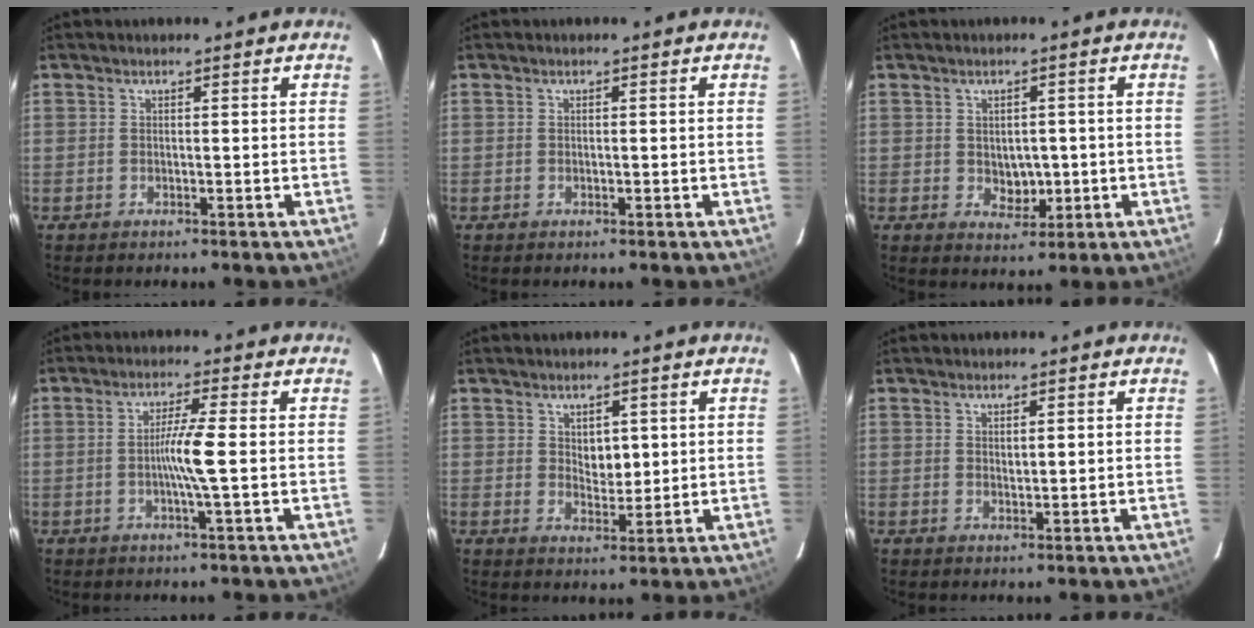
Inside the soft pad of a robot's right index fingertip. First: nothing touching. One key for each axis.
{"total": 0.0}
{"total": 3.9, "fx": -0.3, "fy": 2.8, "fz": 2.7, "tx": -0.029, "ty": -0.001, "tz": 0.005}
{"total": 4.9, "fx": -0.6, "fy": -0.9, "fz": 4.8, "tx": -0.090, "ty": -0.002, "tz": -0.014}
{"total": 1.8, "fx": 0.4, "fy": 1.2, "fz": 1.2, "tx": -0.014, "ty": -0.003, "tz": 0.008}
{"total": 1.1, "fx": 0.3, "fy": 0.4, "fz": 1.0, "tx": -0.018, "ty": -0.002, "tz": 0.007}